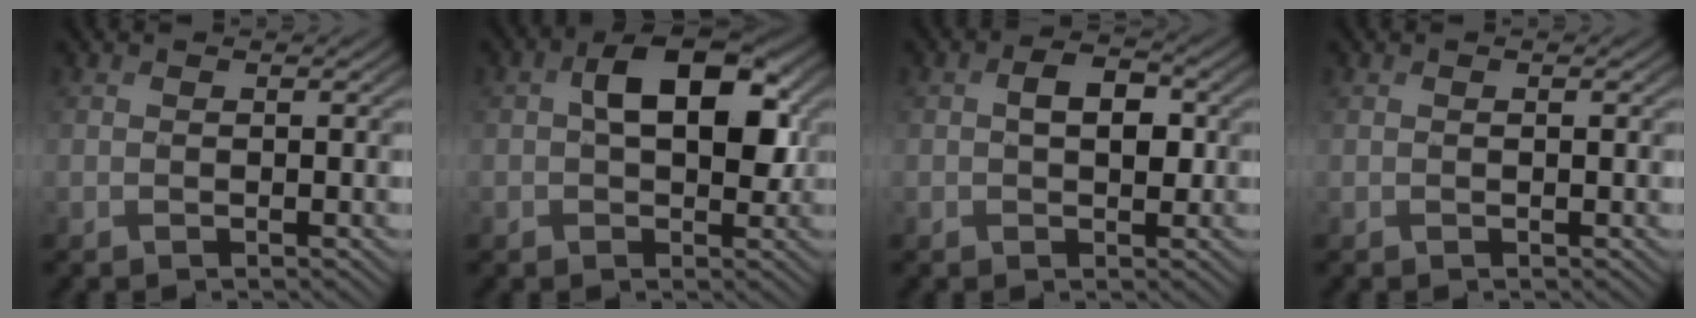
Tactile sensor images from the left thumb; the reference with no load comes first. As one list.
[{"total": 8.9, "force": [1.5, 5.5, 6.9], "torque": [-0.110, 0.004, 0.016]}, {"total": 3.9, "force": [0.2, 2.6, 3.0], "torque": [-0.053, 0.003, 0.000]}, {"total": 0.5, "force": [0.1, 0.1, 0.5], "torque": [-0.008, 0.000, 0.002]}]